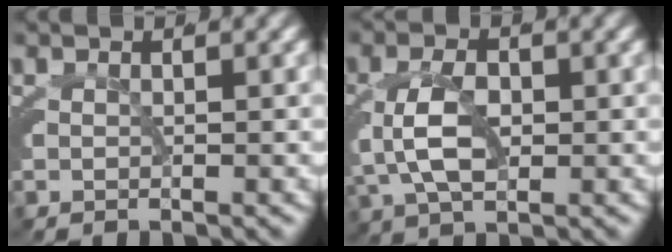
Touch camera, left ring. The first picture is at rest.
{"total": 4.9, "force": [-0.8, 3.3, 3.5], "torque": [-0.101, -0.013, -0.009]}